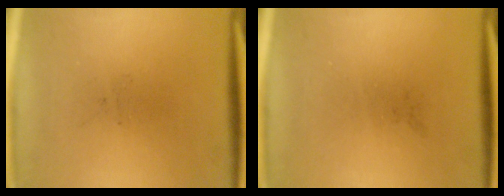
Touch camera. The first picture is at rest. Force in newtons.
{"total": 0.0}